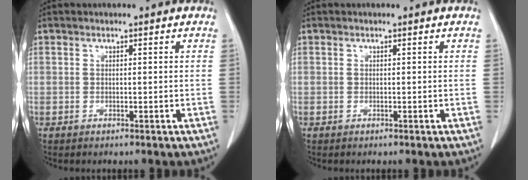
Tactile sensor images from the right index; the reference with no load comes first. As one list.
[{"total": 0.0}]